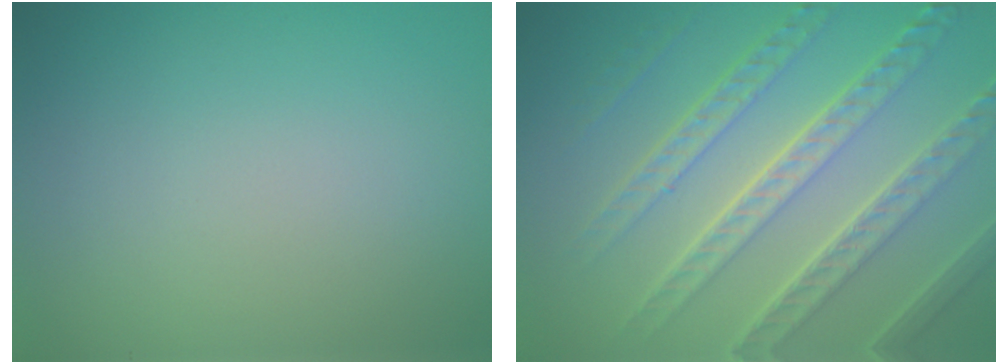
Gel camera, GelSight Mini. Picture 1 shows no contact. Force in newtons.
{"total": 8.2, "press": 5.8, "slide": 5.8}